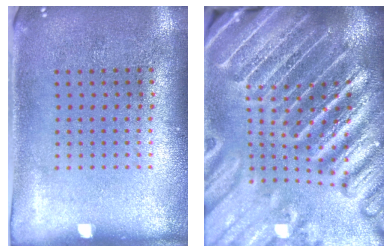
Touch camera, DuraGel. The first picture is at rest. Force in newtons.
{"total": 5.7, "press": 4.9, "slide": 2.9}